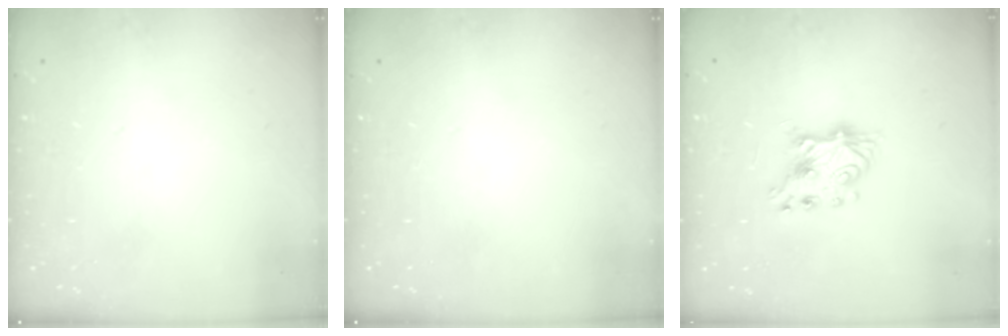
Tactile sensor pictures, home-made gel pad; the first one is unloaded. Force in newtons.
{"total": 0.0}
{"total": 7.6, "press": 7.6, "slide": 0.7}